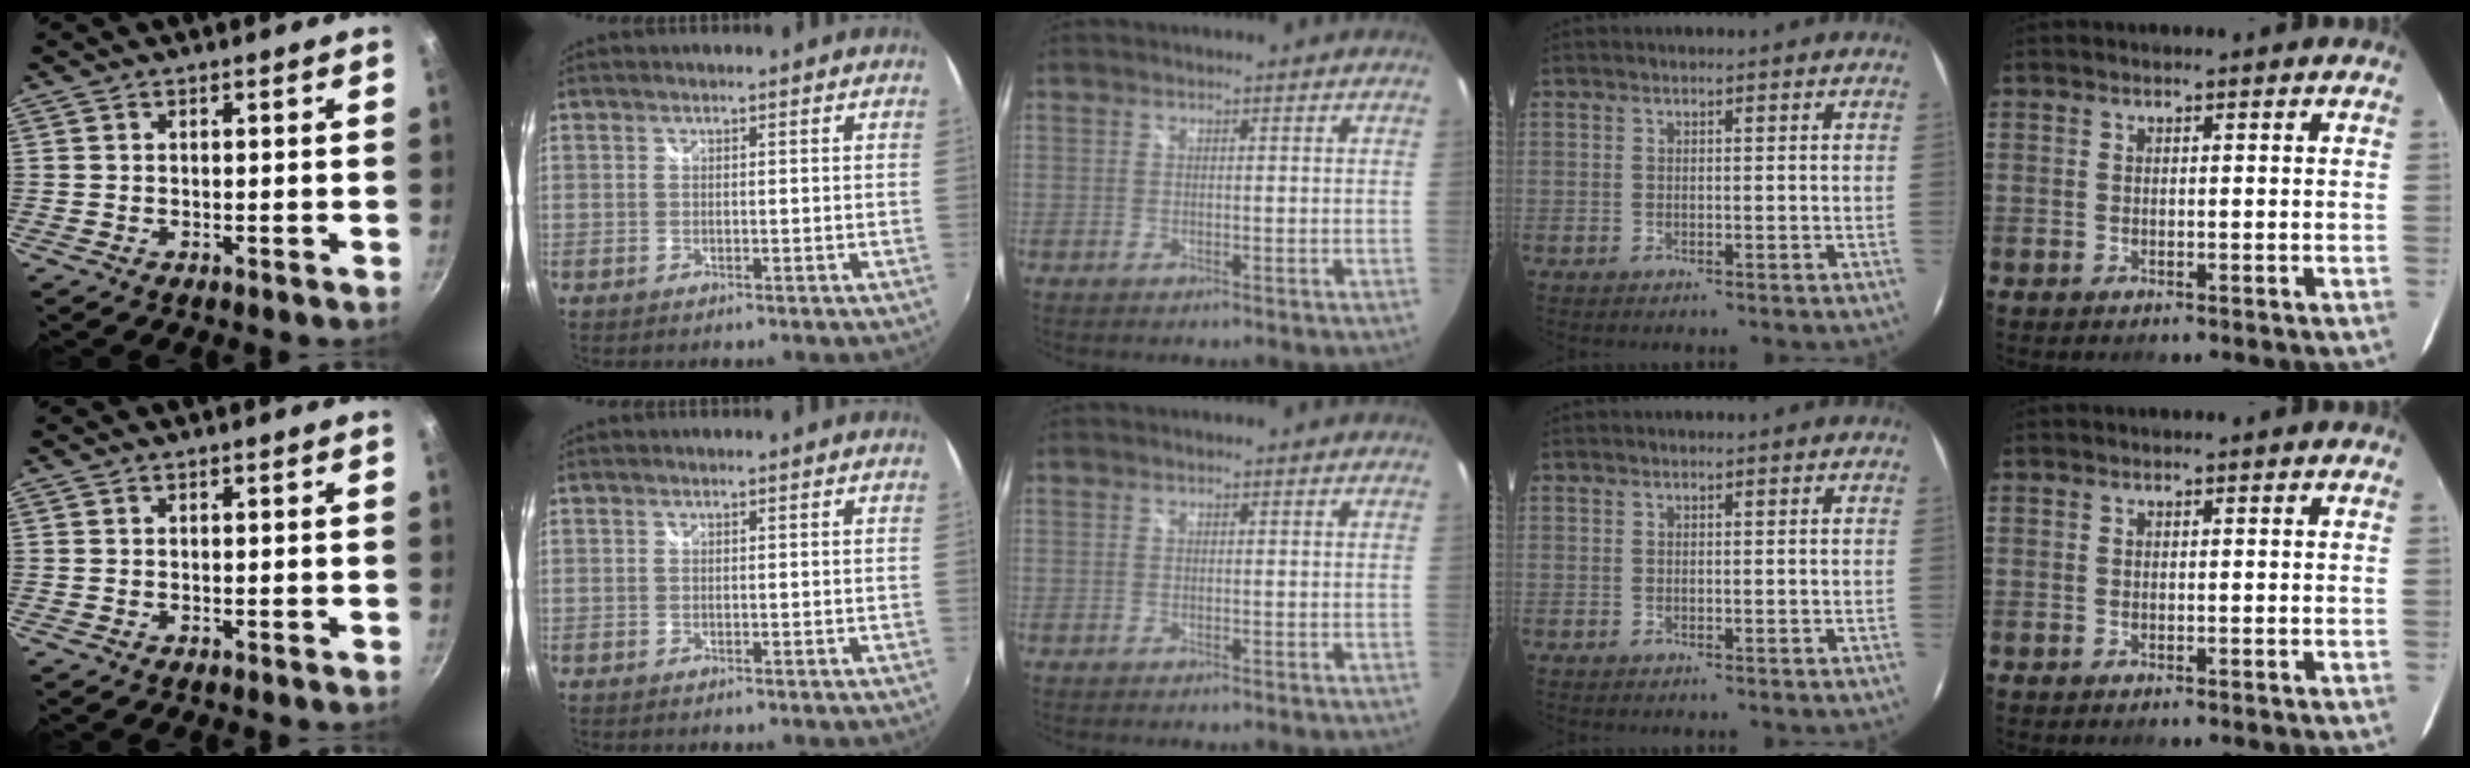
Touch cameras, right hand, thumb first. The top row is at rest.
{}